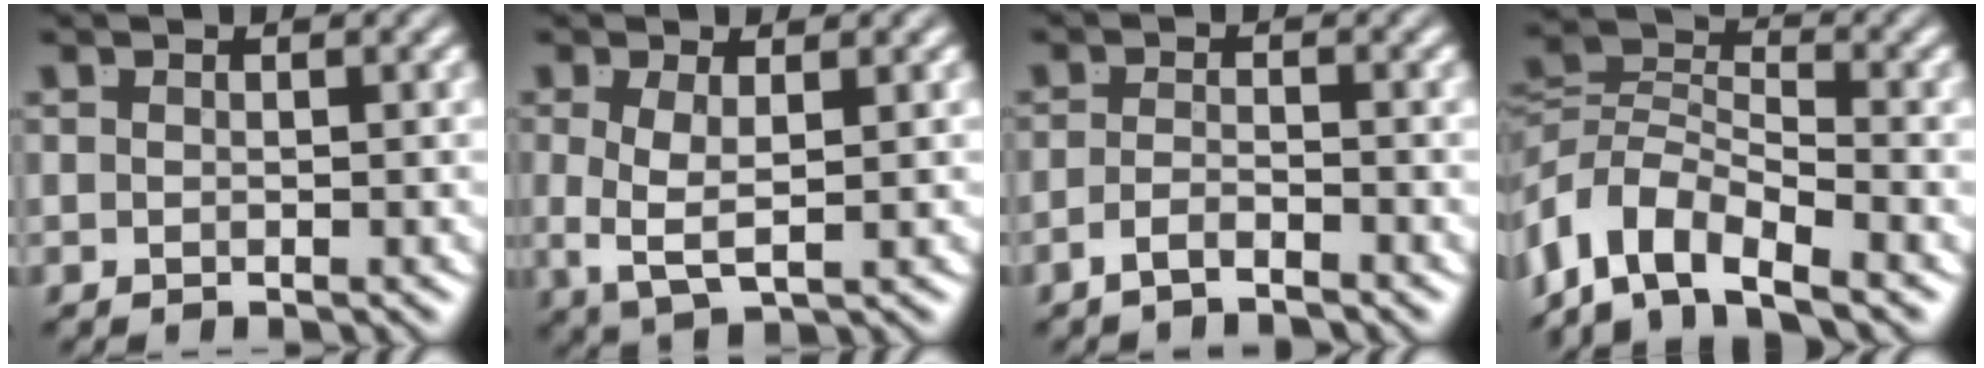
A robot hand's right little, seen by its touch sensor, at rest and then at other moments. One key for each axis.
{"total": 3.7, "fx": -0.3, "fy": 1.7, "fz": 3.3, "tx": -0.081, "ty": -0.026, "tz": 0.011}
{"total": 2.3, "fx": -2.1, "fy": -0.6, "fz": 0.7, "tx": -0.010, "ty": -0.006, "tz": -0.035}
{"total": 8.3, "fx": -3.2, "fy": 5.8, "fz": 5.1, "tx": -0.117, "ty": -0.036, "tz": -0.046}